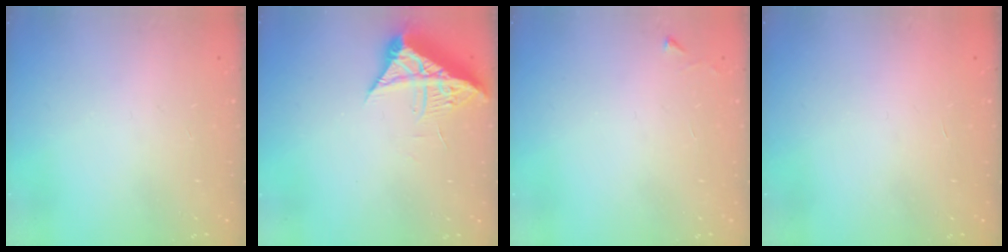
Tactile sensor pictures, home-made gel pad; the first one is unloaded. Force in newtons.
{"total": 8.1, "press": 8.0, "slide": 0.8}
{"total": 2.3, "press": 2.3, "slide": 0.4}
{"total": 1.7, "press": 1.7, "slide": 0.1}